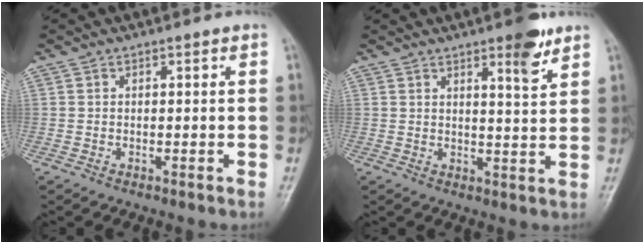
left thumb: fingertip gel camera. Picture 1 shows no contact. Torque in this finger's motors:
{"motor_torque": [2.90, 2.11, 0.37, -0.56, 0.10]}